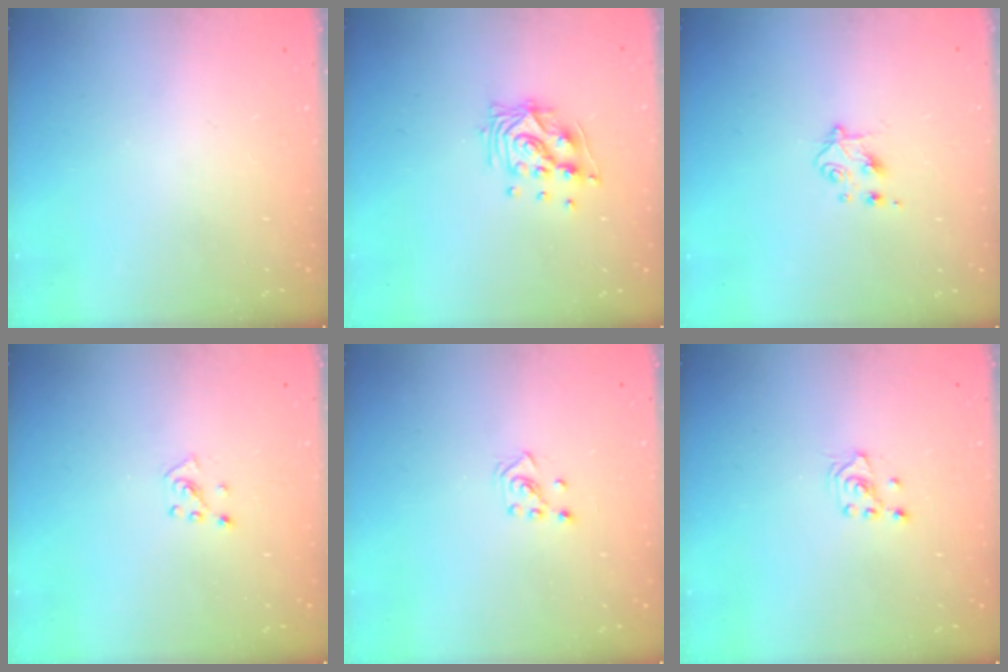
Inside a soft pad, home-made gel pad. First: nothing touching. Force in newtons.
{"total": 10.2, "press": 10.2, "slide": 1.2}
{"total": 4.8, "press": 4.8, "slide": 0.6}
{"total": 3.6, "press": 3.6, "slide": 0.4}
{"total": 2.6, "press": 2.5, "slide": 0.6}
{"total": 2.1, "press": 2.1, "slide": 0.1}